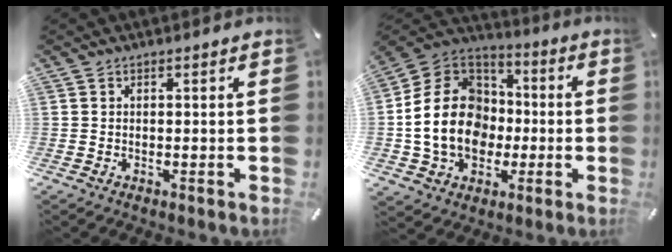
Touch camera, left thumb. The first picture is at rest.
{"total": 18.9, "force": [-3.0, 15.6, 10.2], "torque": [-0.217, 0.028, -0.053]}